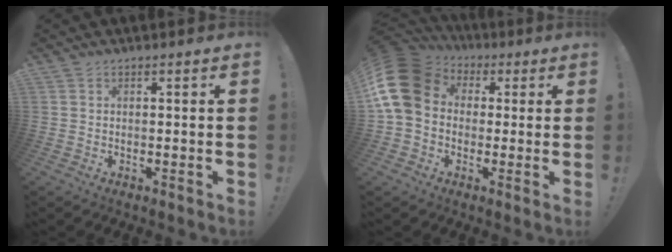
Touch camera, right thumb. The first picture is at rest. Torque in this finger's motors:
{"motor_torque": [2.62, 2.39, 0.40, -0.12, 0.41]}